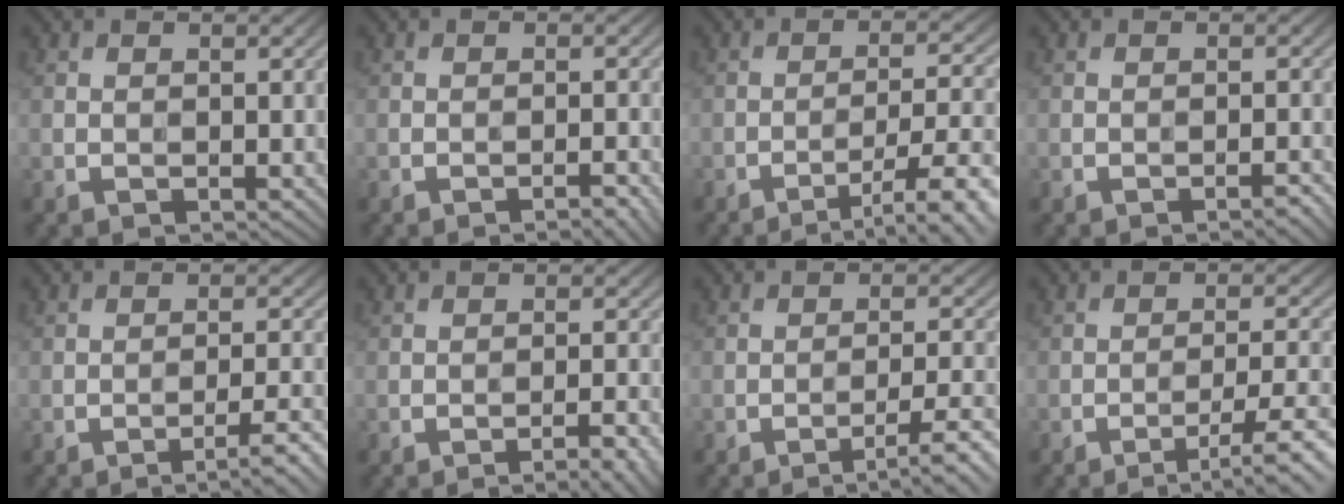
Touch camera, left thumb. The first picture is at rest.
{"total": 2.2, "force": [-1.4, 0.3, 1.6], "torque": [-0.022, 0.007, -0.024]}
{"total": 9.4, "force": [-5.5, 2.3, 7.4], "torque": [-0.115, 0.009, -0.070]}
{"total": 1.3, "force": [-1.0, 0.0, 0.8], "torque": [-0.009, 0.007, -0.019]}
{"total": 4.1, "force": [-2.6, 0.4, 3.1], "torque": [-0.056, 0.011, -0.045]}
{"total": 4.6, "force": [-3.0, 0.7, 3.4], "torque": [-0.047, 0.014, -0.047]}
{"total": 5.1, "force": [-3.1, 0.7, 3.9], "torque": [-0.068, 0.010, -0.050]}
{"total": 6.5, "force": [-3.8, 1.2, 5.2], "torque": [-0.089, 0.004, -0.055]}